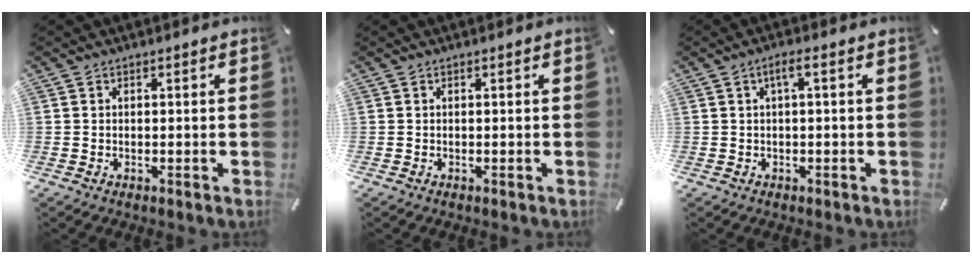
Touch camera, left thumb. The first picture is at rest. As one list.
[{"total": 0.0}, {"total": 2.7, "force": [0.2, 0.4, 2.6], "torque": [-0.051, 0.006, 0.001]}]